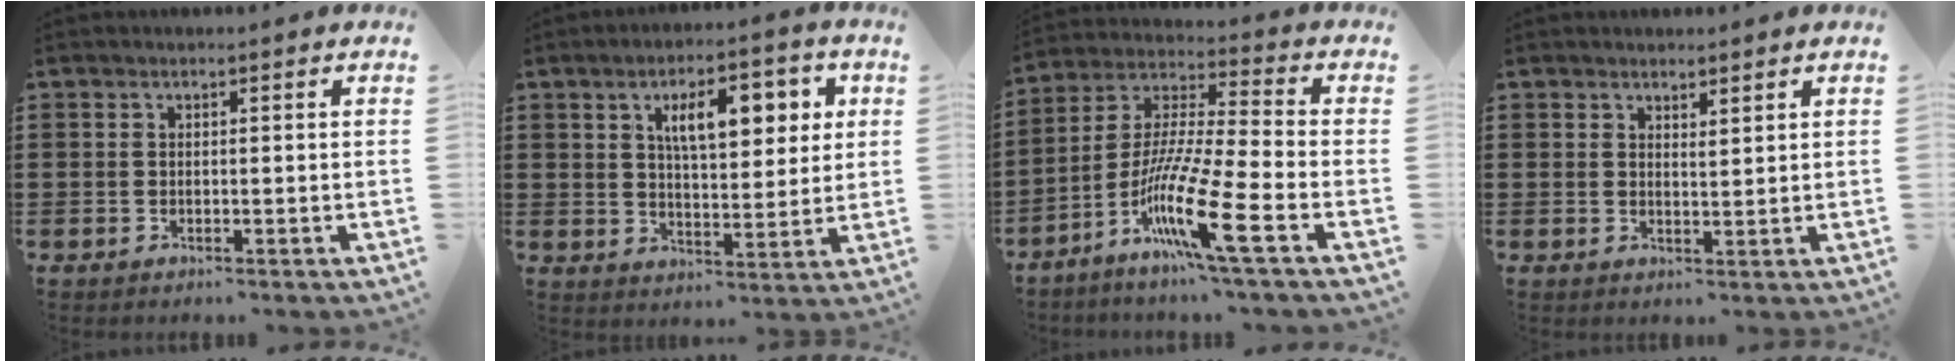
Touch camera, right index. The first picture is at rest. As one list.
[{"total": 9.2, "force": [3.7, 3.6, 7.7], "torque": [-0.125, 0.000, 0.056]}, {"total": 13.1, "force": [-6.7, 0.5, 11.2], "torque": [-0.242, -0.022, -0.138]}, {"total": 1.5, "force": [1.5, 0.2, 0.2], "torque": [-0.006, 0.002, 0.028]}]